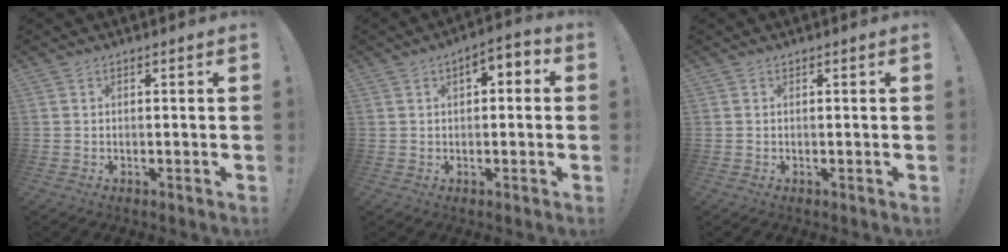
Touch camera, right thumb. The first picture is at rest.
{"total": 4.0, "force": [0.2, 2.6, 3.1], "torque": [-0.031, 0.002, -0.002]}
{"total": 0.0}